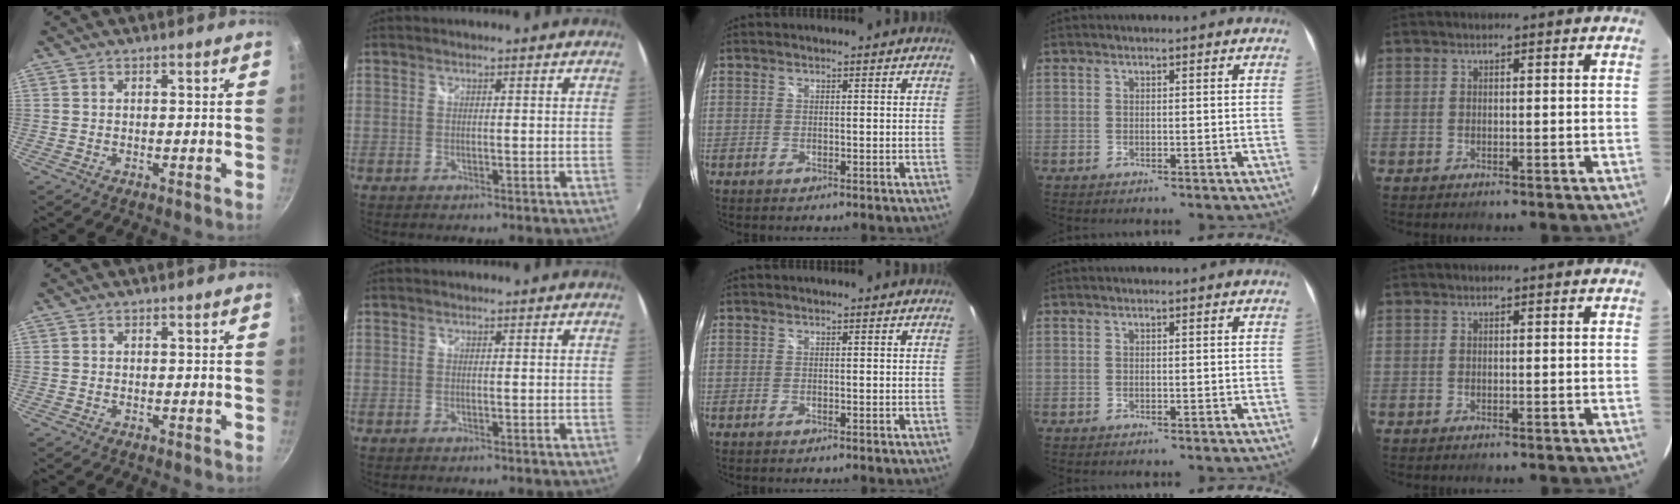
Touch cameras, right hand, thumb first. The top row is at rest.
{}